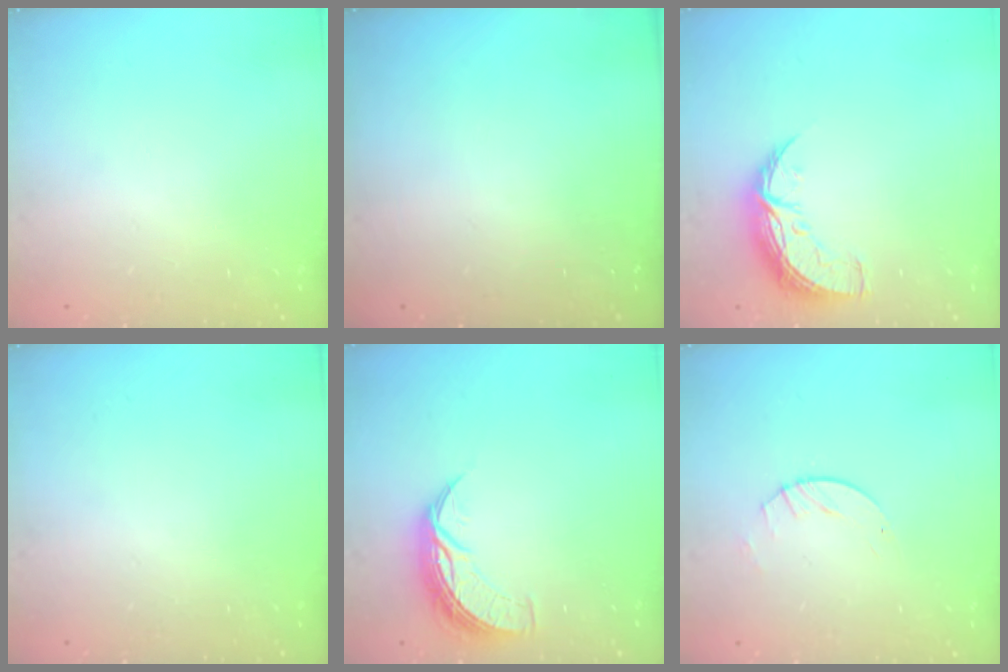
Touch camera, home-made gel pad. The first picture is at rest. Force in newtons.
{"total": 0.0}
{"total": 8.9, "press": 8.9, "slide": 0.6}
{"total": 0.0}
{"total": 8.2, "press": 8.2, "slide": 0.7}
{"total": 2.8, "press": 2.8, "slide": 0.4}